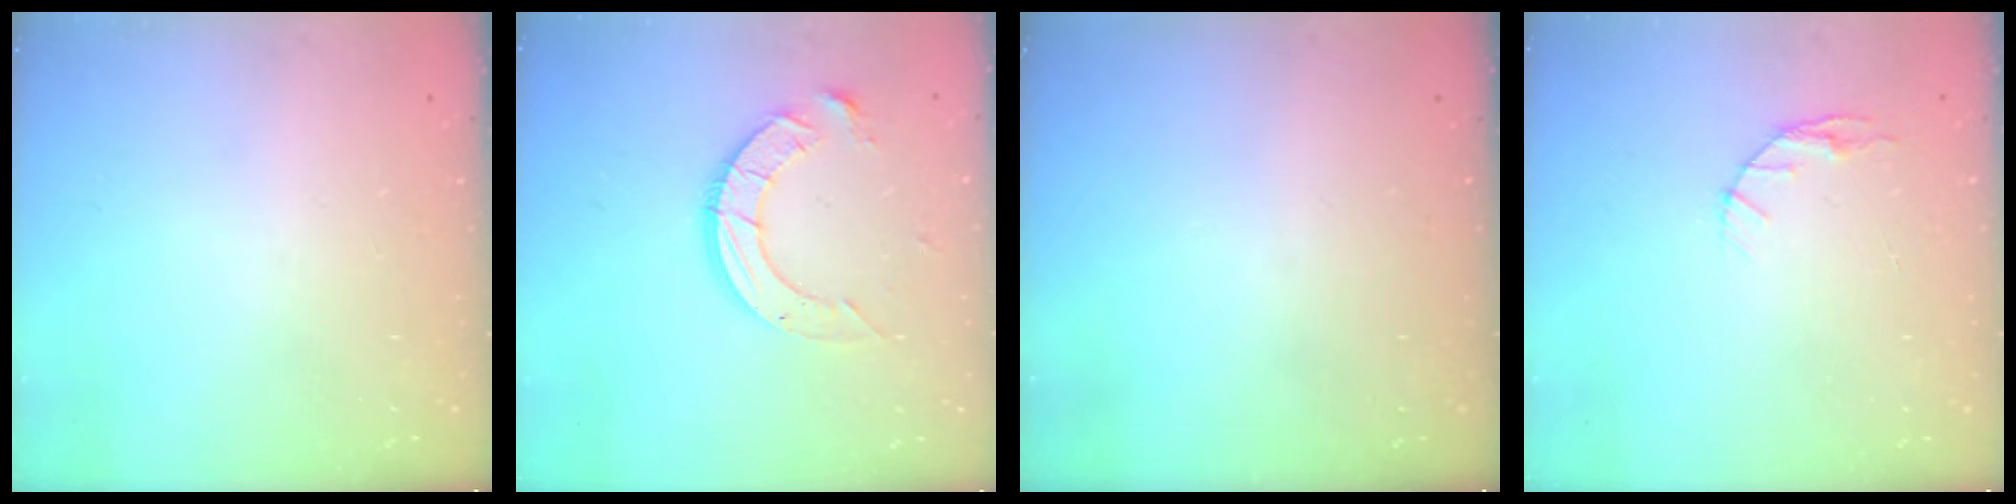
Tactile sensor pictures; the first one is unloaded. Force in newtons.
{"total": 10.8, "press": 10.8, "slide": 0.7}
{"total": 0.0}
{"total": 5.0, "press": 4.9, "slide": 0.6}